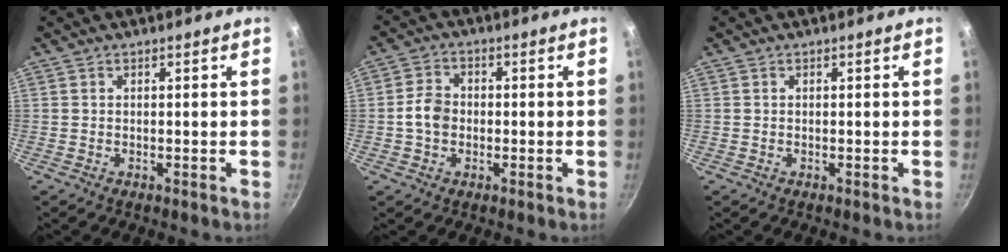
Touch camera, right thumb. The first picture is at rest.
{"total": 5.1, "force": [-0.8, 4.0, 3.0], "torque": [-0.041, 0.018, -0.022]}
{"total": 0.0}